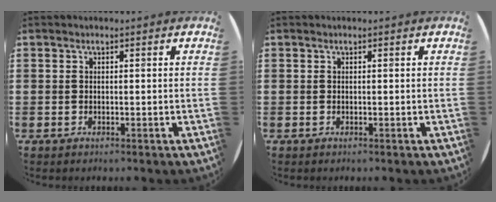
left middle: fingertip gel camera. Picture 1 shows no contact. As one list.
[{"total": 0.0}]